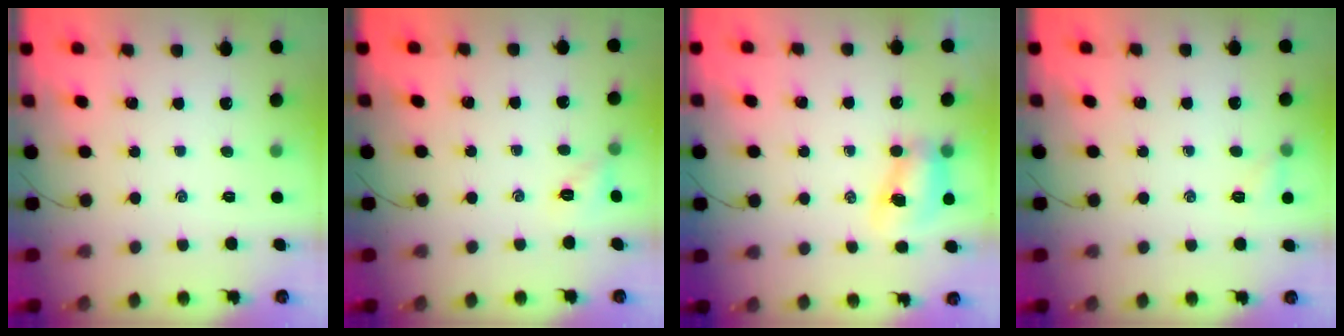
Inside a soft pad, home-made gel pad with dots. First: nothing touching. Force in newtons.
{"total": 4.8, "press": 4.8, "slide": 0.2}
{"total": 8.4, "press": 8.3, "slide": 1.2}
{"total": 5.1, "press": 5.0, "slide": 1.2}